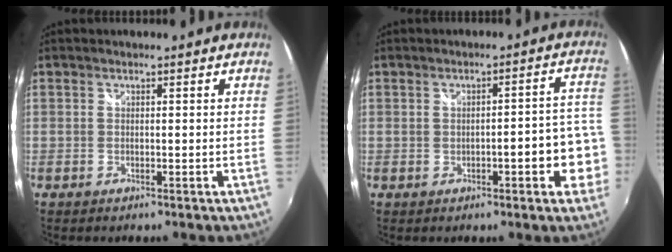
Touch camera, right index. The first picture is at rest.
{"total": 6.9, "force": [-2.2, 1.6, 6.4], "torque": [-0.081, 0.010, -0.019]}